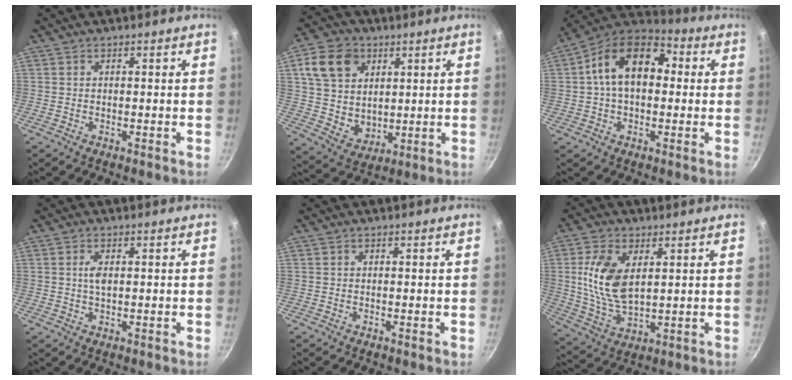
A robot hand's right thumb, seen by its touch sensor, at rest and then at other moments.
{"total": 14.2, "force": [4.8, 11.2, 7.2], "torque": [-0.102, -0.012, 0.096]}
{"total": 15.4, "force": [1.9, 10.1, 11.4], "torque": [-0.156, 0.033, 0.008]}
{"total": 2.8, "force": [0.5, 1.3, 2.4], "torque": [-0.043, 0.001, 0.011]}
{"total": 0.0}
{"total": 12.2, "force": [2.8, 6.8, 9.8], "torque": [-0.190, -0.018, 0.061]}